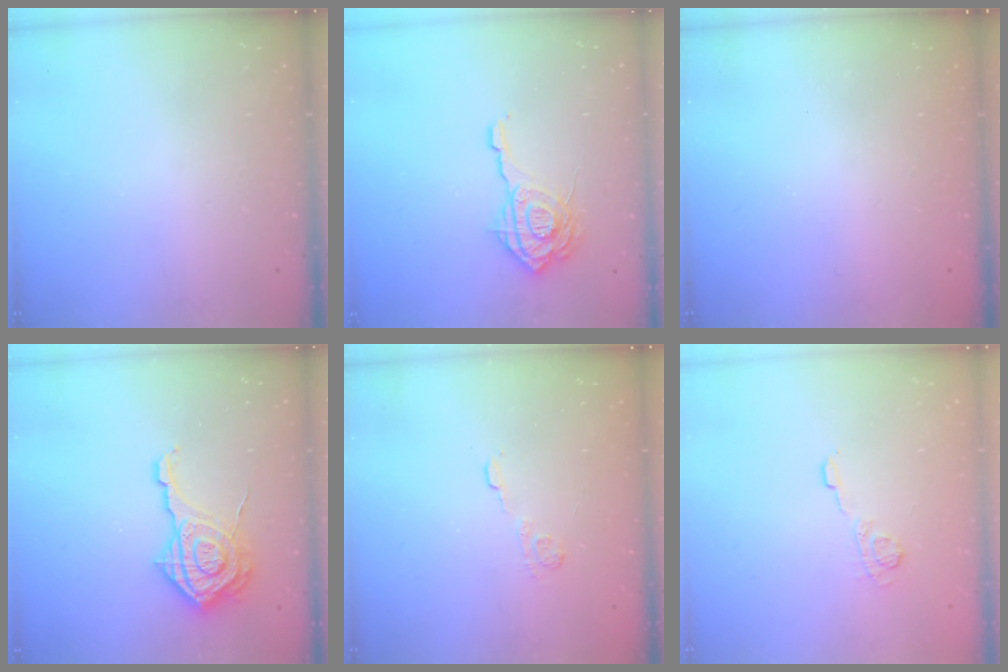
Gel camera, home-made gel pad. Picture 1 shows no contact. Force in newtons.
{"total": 13.5, "press": 13.5, "slide": 1.2}
{"total": 2.4, "press": 2.3, "slide": 0.7}
{"total": 15.9, "press": 15.9, "slide": 1.1}
{"total": 2.7, "press": 2.3, "slide": 1.4}
{"total": 4.9, "press": 4.8, "slide": 0.7}